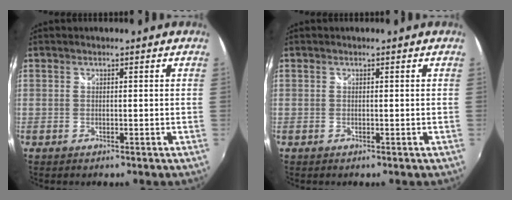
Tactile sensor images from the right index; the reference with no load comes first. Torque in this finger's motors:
{"motor_torque": [-0.02, 0.01, 0.02, 0.00]}